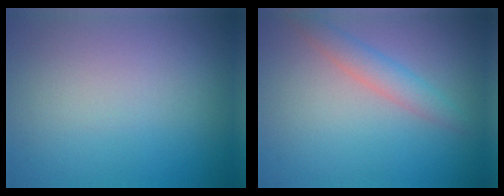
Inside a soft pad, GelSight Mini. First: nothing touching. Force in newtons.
{"total": 2.5, "press": 2.5, "slide": 0.1}